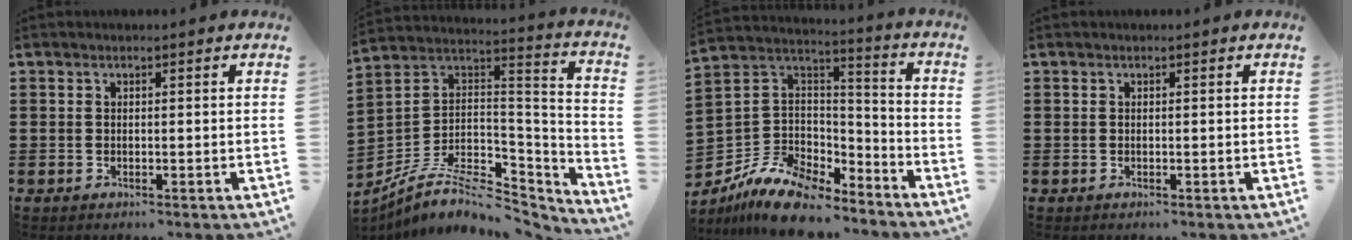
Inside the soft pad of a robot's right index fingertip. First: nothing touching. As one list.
[{"total": 8.4, "force": [-5.8, 3.6, 4.9], "torque": [-0.100, 0.001, -0.110]}, {"total": 11.2, "force": [-8.9, 5.1, 4.3], "torque": [-0.101, 0.024, -0.170]}, {"total": 0.0}]